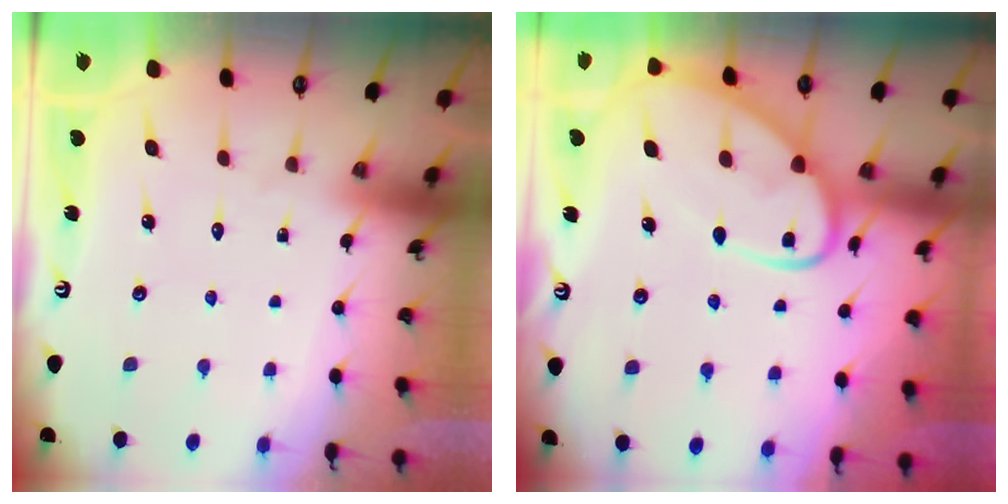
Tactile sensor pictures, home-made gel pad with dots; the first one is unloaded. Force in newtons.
{"total": 10.7, "press": 10.7, "slide": 0.9}